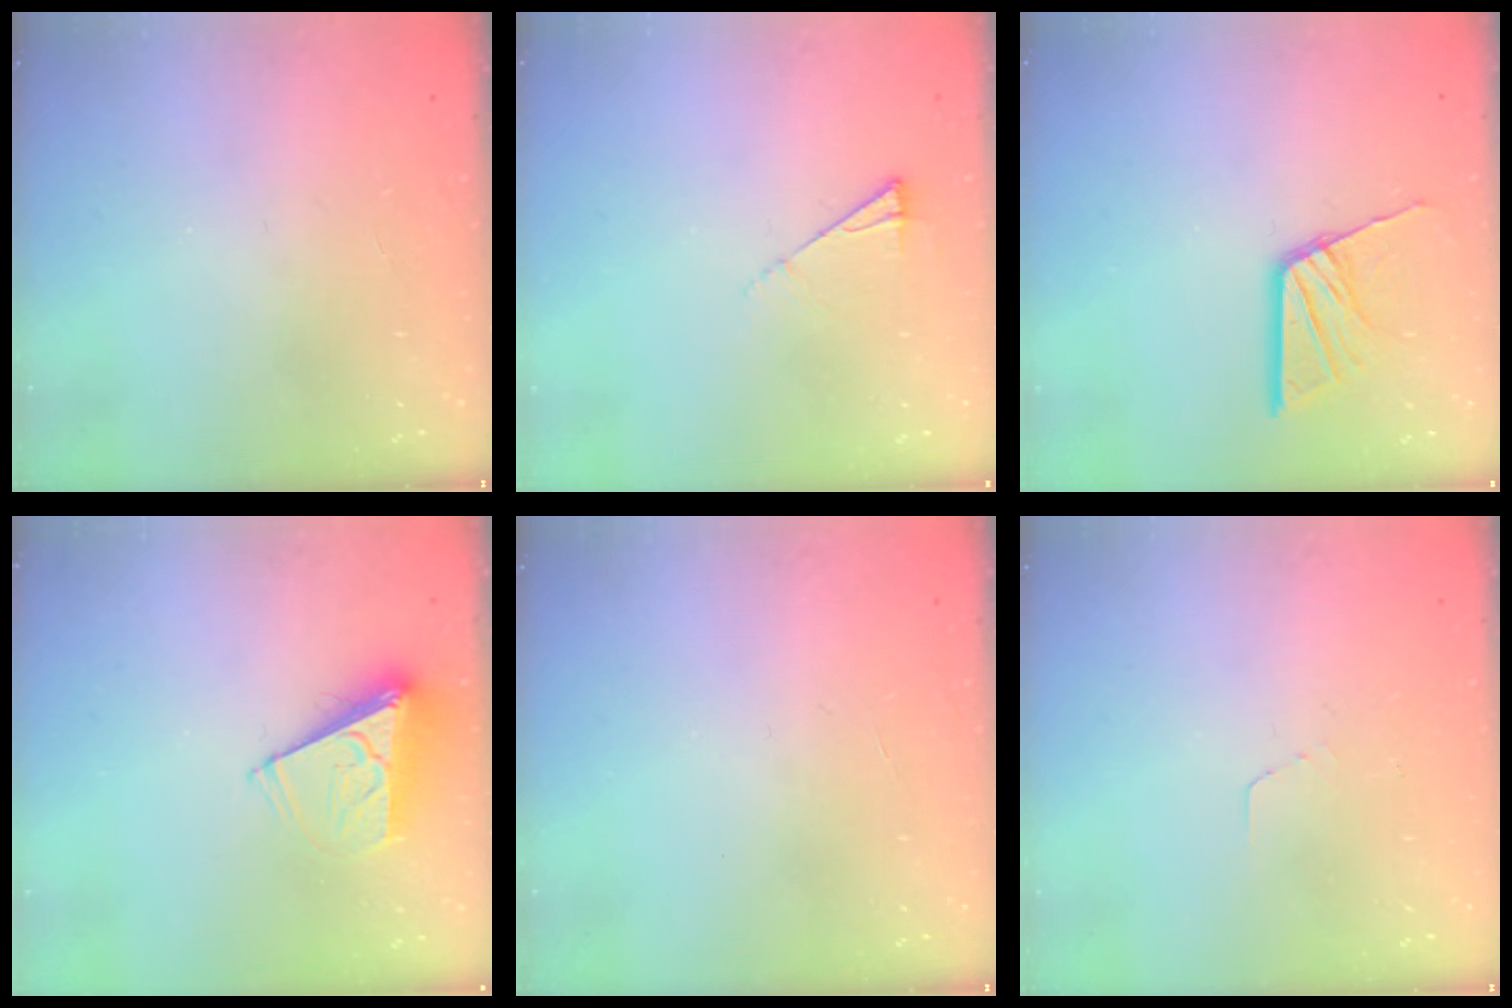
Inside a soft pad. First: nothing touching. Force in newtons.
{"total": 4.8, "press": 4.8, "slide": 0.7}
{"total": 12.5, "press": 12.5, "slide": 1.3}
{"total": 9.5, "press": 9.5, "slide": 0.1}
{"total": 0.0}
{"total": 2.6, "press": 2.6, "slide": 0.1}